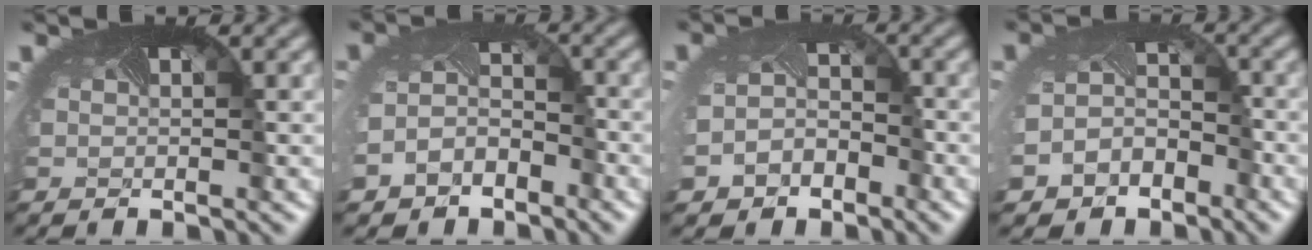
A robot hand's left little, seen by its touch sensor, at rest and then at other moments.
{"total": 3.9, "force": [-3.0, 2.3, 0.8], "torque": [-0.019, -0.012, -0.056]}
{"total": 4.0, "force": [-2.7, 2.6, 1.3], "torque": [-0.031, -0.018, -0.044]}
{"total": 4.6, "force": [-3.4, 2.8, 1.1], "torque": [-0.025, -0.019, -0.053]}